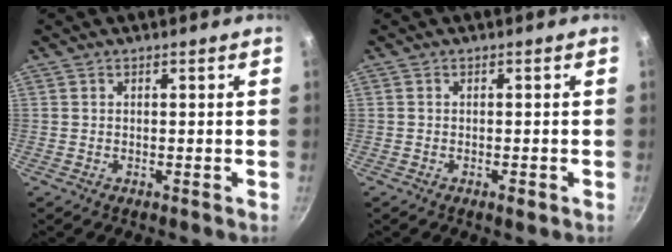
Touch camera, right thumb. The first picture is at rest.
{"total": 1.4, "force": [-0.7, 0.6, 1.1], "torque": [-0.019, 0.003, -0.012]}